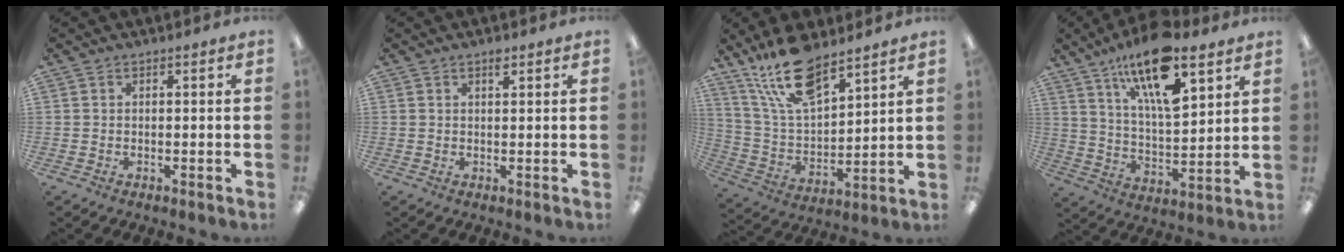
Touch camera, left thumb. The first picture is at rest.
{"total": 1.5, "force": [1.1, 0.4, 1.0], "torque": [-0.014, -0.003, 0.017]}
{"total": 17.1, "force": [12.8, 6.6, 9.3], "torque": [-0.193, -0.057, 0.230]}
{"total": 19.0, "force": [11.9, 6.4, 13.3], "torque": [-0.227, -0.058, 0.198]}